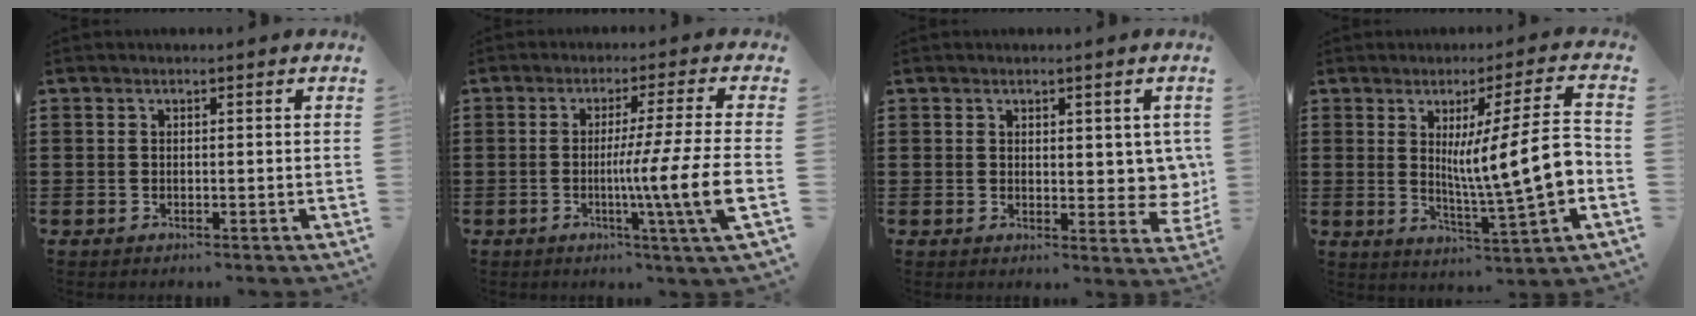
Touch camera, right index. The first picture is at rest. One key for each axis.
{"total": 11.6, "fx": -2.2, "fy": -0.9, "fz": 11.3, "tx": -0.190, "ty": -0.026, "tz": -0.050}
{"total": 4.2, "fx": 1.8, "fy": 2.5, "fz": 2.8, "tx": -0.028, "ty": -0.005, "tz": 0.028}
{"total": 11.8, "fx": 0.0, "fy": 1.5, "fz": 11.7, "tx": -0.172, "ty": -0.014, "tz": -0.008}